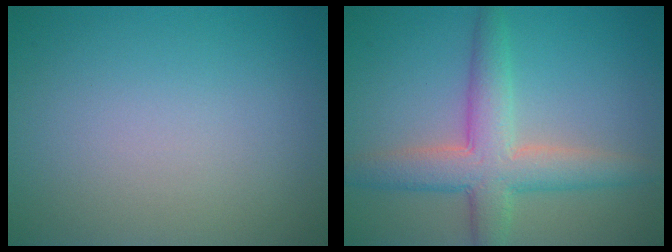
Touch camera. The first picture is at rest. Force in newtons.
{"total": 5.7, "press": 5.7, "slide": 0.2}